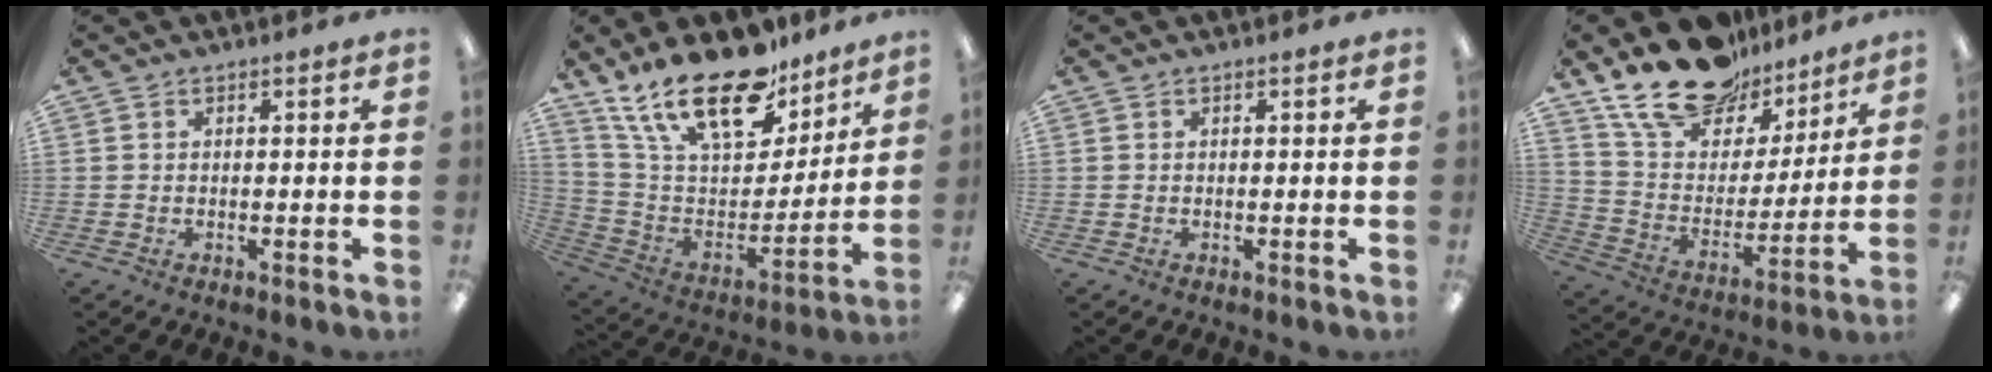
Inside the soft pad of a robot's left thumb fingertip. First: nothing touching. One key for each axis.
{"total": 23.4, "fx": 17.0, "fy": 9.9, "fz": 12.6, "tx": -0.232, "ty": -0.105, "tz": 0.306}
{"total": 0.0}
{"total": 20.3, "fx": 16.1, "fy": 9.9, "fz": 7.4, "tx": -0.147, "ty": -0.104, "tz": 0.292}